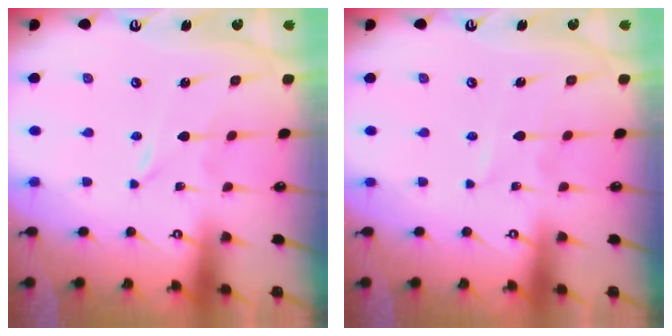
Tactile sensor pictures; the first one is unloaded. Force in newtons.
{"total": 2.2, "press": 2.2, "slide": 0.3}